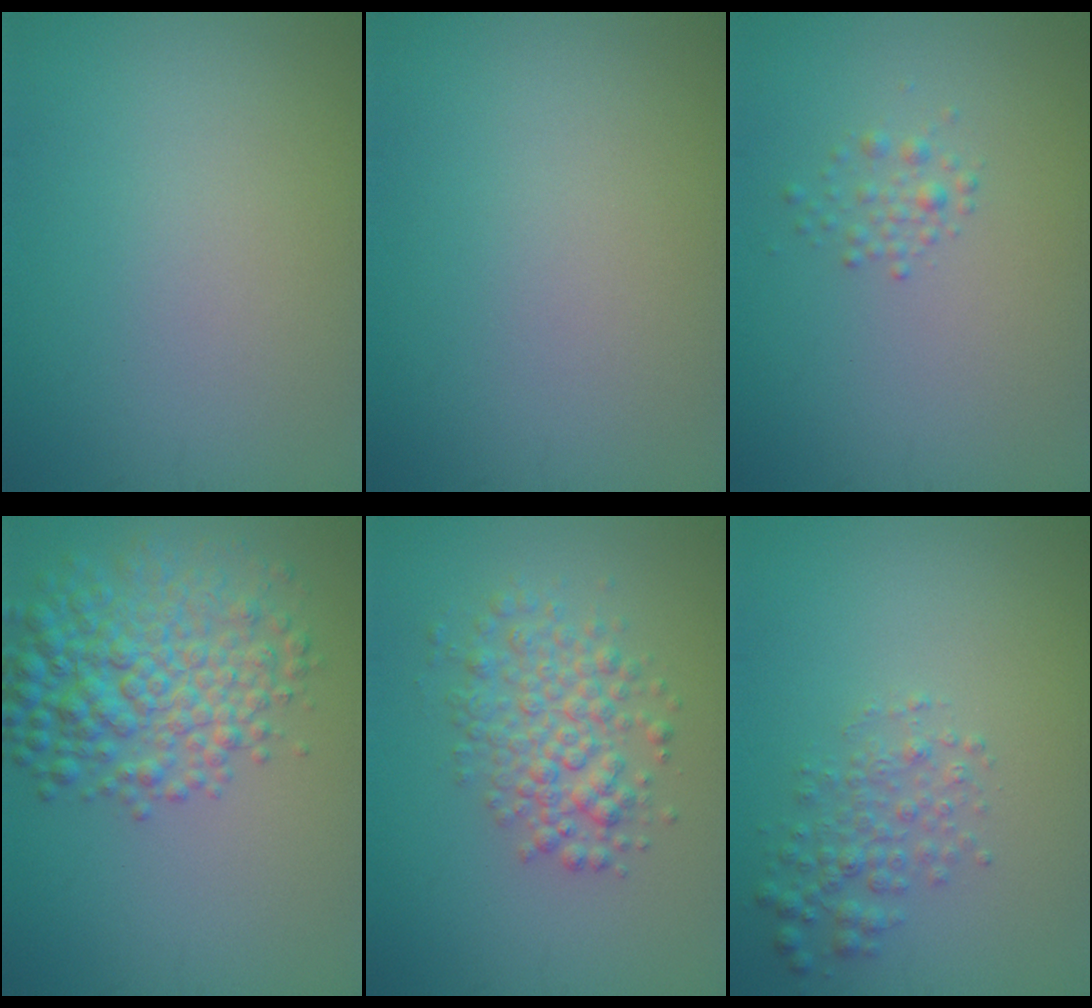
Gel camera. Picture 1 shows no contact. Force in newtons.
{"total": 0.0}
{"total": 1.3, "press": 1.3, "slide": 0.0}
{"total": 6.5, "press": 6.5, "slide": 0.1}
{"total": 4.0, "press": 4.0, "slide": 0.1}
{"total": 2.4, "press": 2.4, "slide": 0.1}